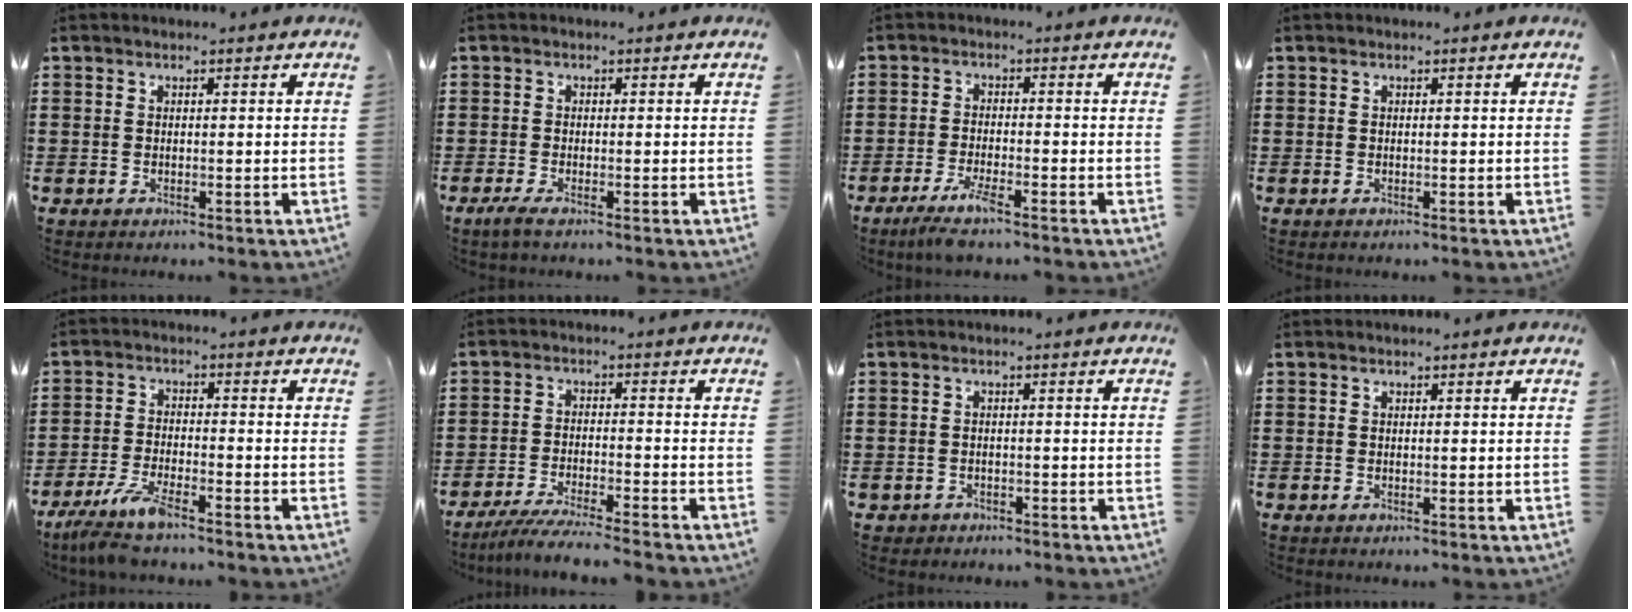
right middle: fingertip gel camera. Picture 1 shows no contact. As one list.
[{"total": 1.1, "force": [-0.5, 0.0, 1.0], "torque": [-0.017, -0.006, -0.008]}, {"total": 4.1, "force": [-2.9, 0.1, 2.8], "torque": [-0.067, -0.013, -0.057]}, {"total": 0.0}, {"total": 6.3, "force": [-5.1, 0.4, 3.8], "torque": [-0.095, -0.020, -0.100]}, {"total": 4.7, "force": [-4.4, -0.3, 1.8], "torque": [-0.035, -0.014, -0.084]}, {"total": 0.9, "force": [-0.8, 0.4, -0.1], "torque": [-0.002, 0.001, -0.019]}, {"total": 0.0}]